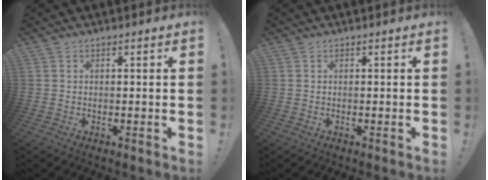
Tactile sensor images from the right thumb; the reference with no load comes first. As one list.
[{"total": 0.0}]